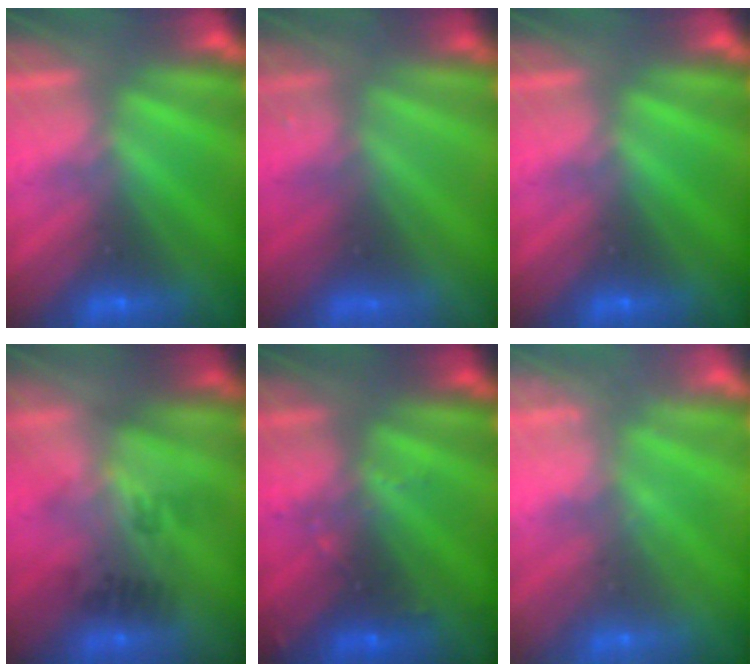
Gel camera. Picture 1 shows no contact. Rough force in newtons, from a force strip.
{"total": 7.8}
{"total": 0.0}
{"total": 2.4}
{"total": 3.1}
{"total": 2.4}